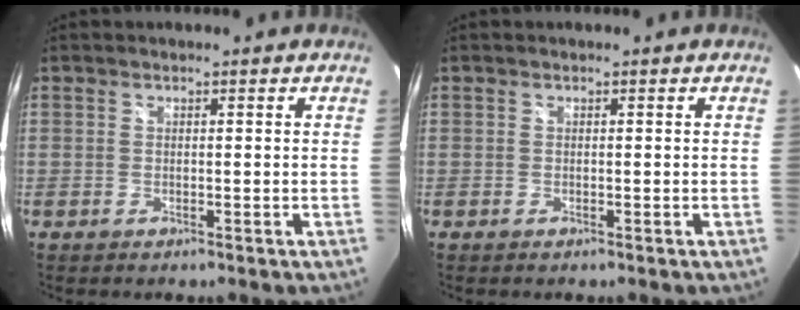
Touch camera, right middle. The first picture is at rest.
{"total": 0.0}